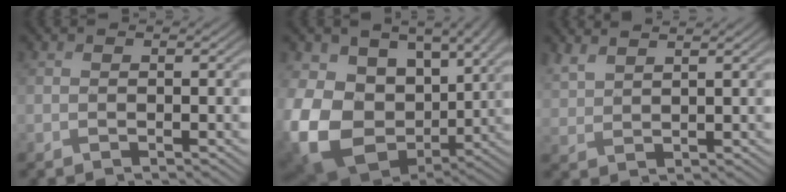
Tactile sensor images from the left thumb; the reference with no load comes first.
{"total": 17.6, "force": [1.2, 13.1, 11.7], "torque": [-0.265, -0.049, 0.055]}
{"total": 3.4, "force": [3.0, 0.9, 1.4], "torque": [-0.041, 0.004, 0.069]}